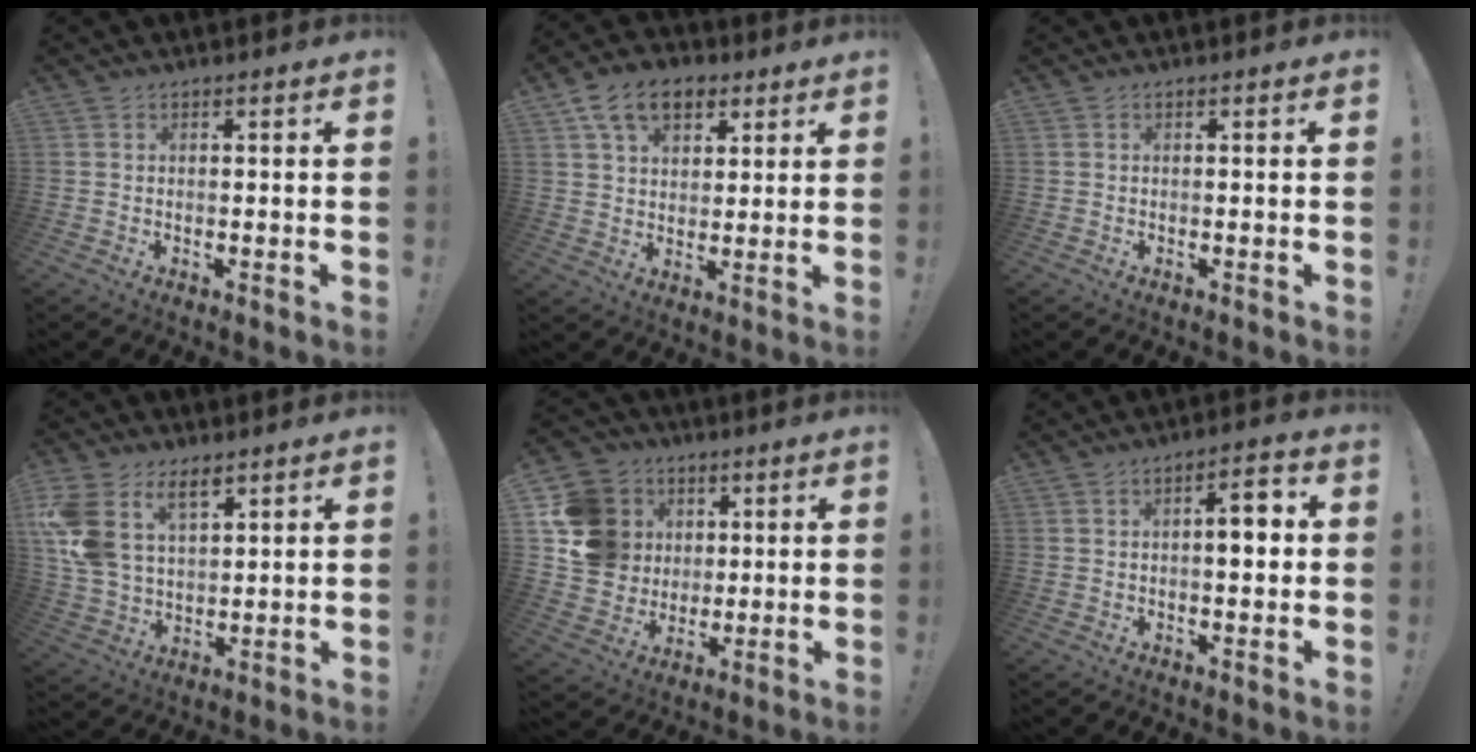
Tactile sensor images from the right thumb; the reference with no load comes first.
{"total": 11.7, "force": [6.5, 7.6, 6.0], "torque": [-0.099, -0.020, 0.124]}
{"total": 0.0}
{"total": 14.5, "force": [7.8, 9.3, 7.9], "torque": [-0.174, -0.033, 0.149]}
{"total": 16.5, "force": [3.4, 14.9, 6.2], "torque": [-0.101, -0.001, 0.090]}
{"total": 6.3, "force": [0.3, 2.4, 5.8], "torque": [-0.076, 0.005, -0.004]}